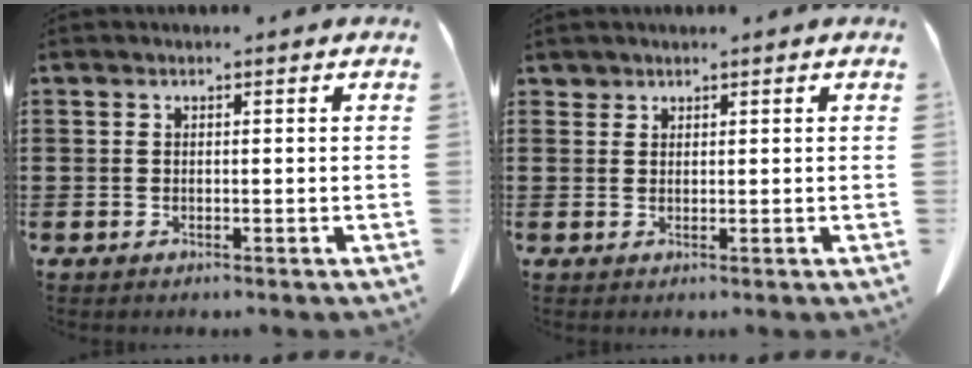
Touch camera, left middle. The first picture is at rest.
{"total": 1.2, "force": [1.1, 0.5, 0.1], "torque": [-0.007, 0.002, 0.022]}